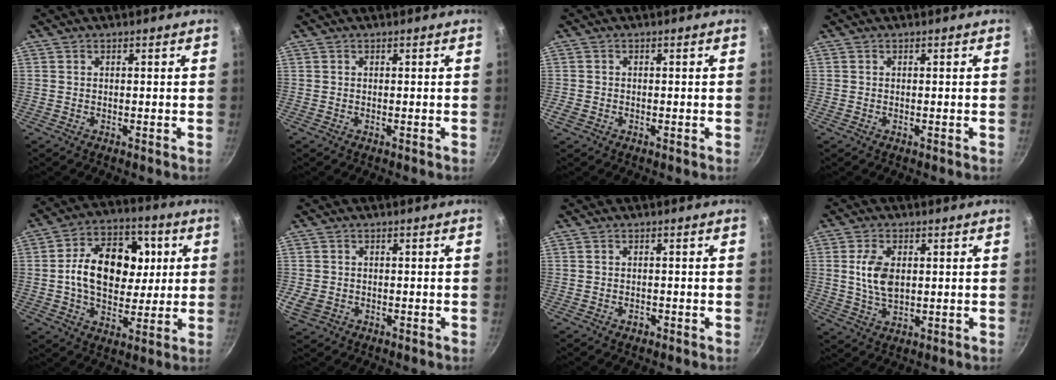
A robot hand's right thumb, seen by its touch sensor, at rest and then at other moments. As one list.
[{"total": 0.0}, {"total": 1.5, "force": [-0.7, 1.2, 0.7], "torque": [-0.016, 0.001, -0.014]}, {"total": 0.0}, {"total": 17.8, "force": [1.9, 12.2, 12.8], "torque": [-0.169, 0.019, 0.028]}, {"total": 3.6, "force": [-1.0, 2.9, 1.9], "torque": [-0.042, 0.001, -0.012]}, {"total": 1.1, "force": [-0.6, 0.7, 0.4], "torque": [-0.005, 0.004, -0.010]}, {"total": 7.5, "force": [1.0, 4.4, 6.0], "torque": [-0.114, -0.006, 0.025]}]